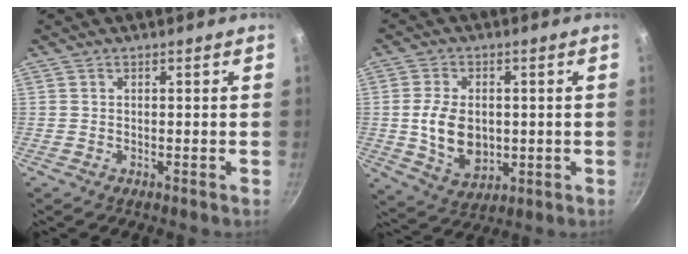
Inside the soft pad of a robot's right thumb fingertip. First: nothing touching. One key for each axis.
{"total": 10.5, "fx": 0.0, "fy": 7.3, "fz": 7.6, "tx": -0.123, "ty": -0.007, "tz": 0.011}